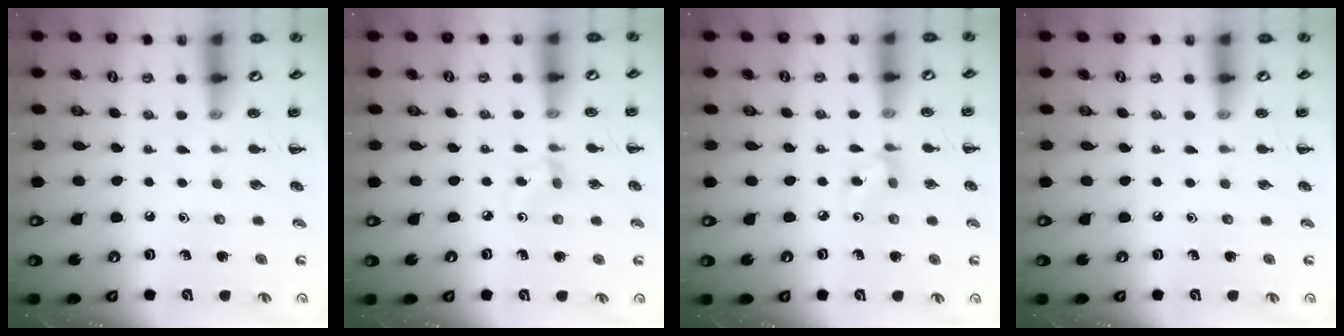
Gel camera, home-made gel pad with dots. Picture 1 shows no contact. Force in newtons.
{"total": 3.7, "press": 3.4, "slide": 1.5}
{"total": 3.0, "press": 2.8, "slide": 1.2}
{"total": 0.0}